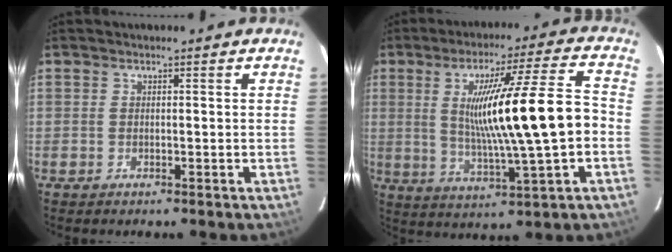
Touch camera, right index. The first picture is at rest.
{"total": 16.6, "force": [-0.3, 0.0, 16.6], "torque": [-0.280, 0.004, 0.000]}